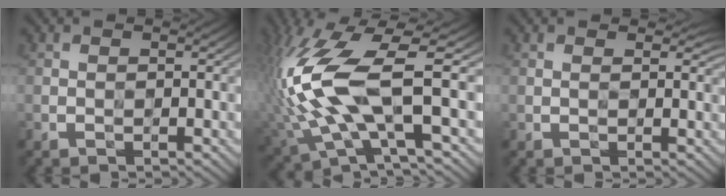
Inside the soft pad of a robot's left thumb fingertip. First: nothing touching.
{"total": 13.6, "force": [1.1, 4.6, 12.8], "torque": [-0.312, -0.008, 0.026]}
{"total": 1.2, "force": [0.7, 0.7, 0.7], "torque": [-0.013, -0.004, 0.013]}